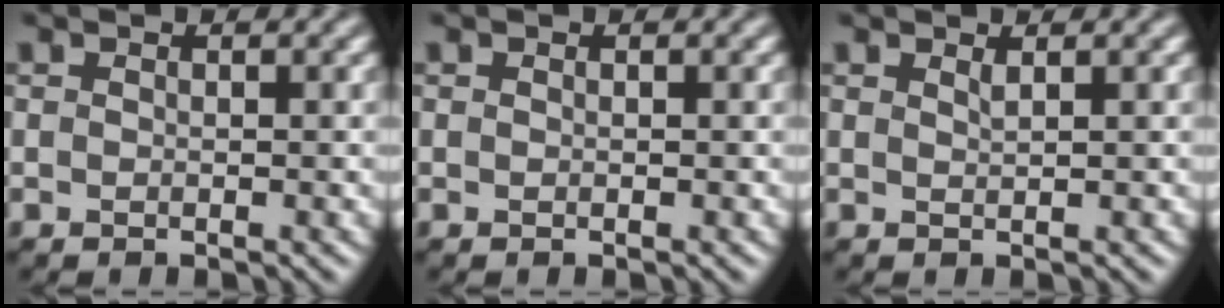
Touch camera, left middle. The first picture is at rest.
{"total": 0.0}
{"total": 0.6, "force": [0.5, 0.1, 0.4], "torque": [-0.004, -0.001, 0.008]}